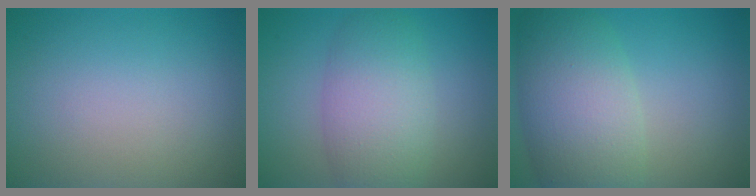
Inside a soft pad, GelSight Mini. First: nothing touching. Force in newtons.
{"total": 6.1, "press": 6.1, "slide": 0.2}
{"total": 8.2, "press": 8.2, "slide": 0.2}